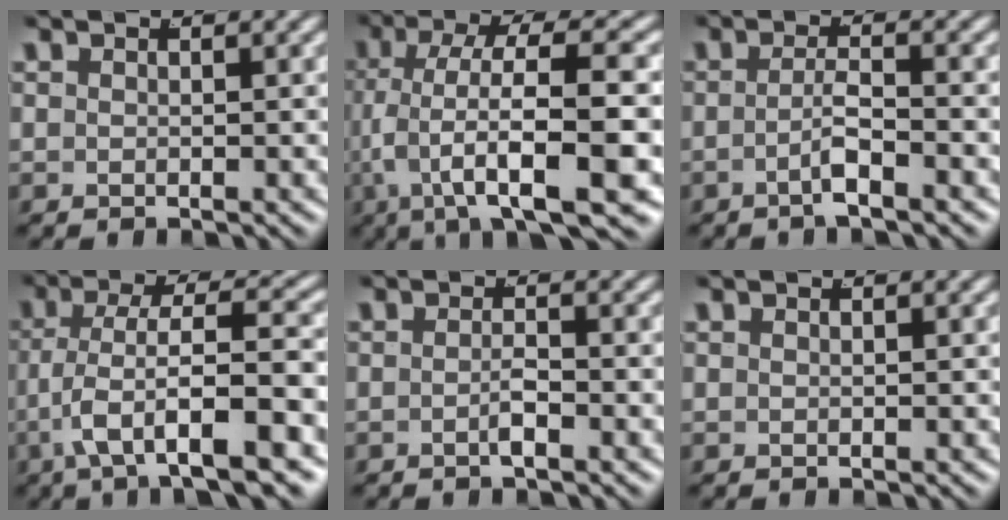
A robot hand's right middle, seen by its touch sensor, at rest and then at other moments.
{"total": 9.9, "force": [-4.0, 3.7, 8.2], "torque": [-0.153, -0.024, -0.053]}
{"total": 2.5, "force": [-1.7, -0.2, 1.7], "torque": [-0.029, -0.006, -0.029]}
{"total": 7.8, "force": [-2.4, 2.7, 6.8], "torque": [-0.126, -0.021, -0.024]}
{"total": 1.4, "force": [-1.0, 0.0, 1.0], "torque": [-0.013, 0.000, -0.019]}
{"total": 0.0}